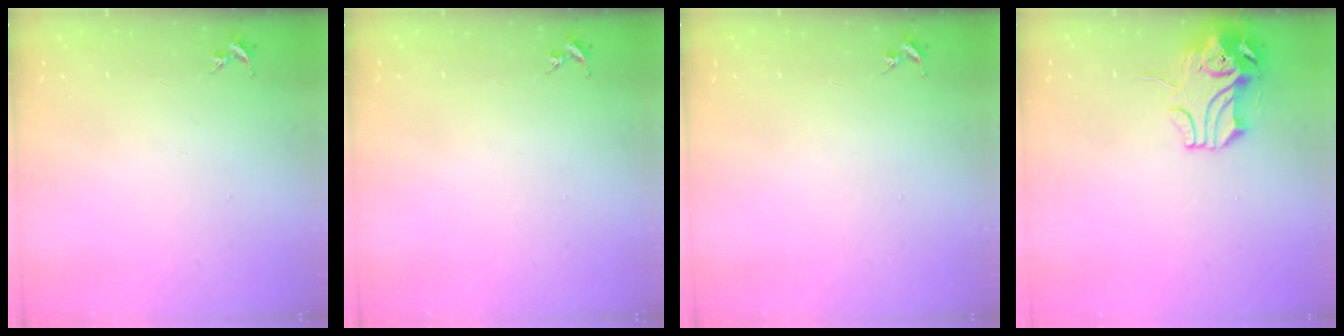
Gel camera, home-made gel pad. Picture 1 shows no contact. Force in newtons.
{"total": 0.0}
{"total": 0.0}
{"total": 10.6, "press": 10.5, "slide": 1.9}